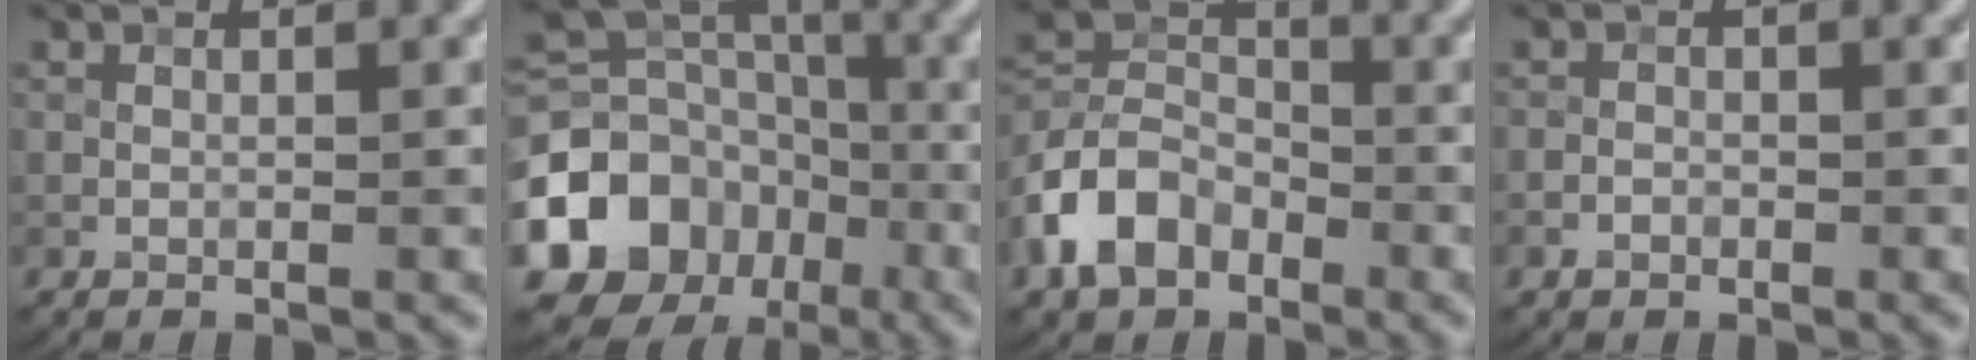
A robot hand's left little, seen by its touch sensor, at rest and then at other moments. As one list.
[{"total": 10.7, "force": [-4.3, 8.8, 4.4], "torque": [-0.103, -0.007, -0.082]}, {"total": 6.1, "force": [-3.3, 4.1, 3.0], "torque": [-0.057, 0.002, -0.078]}, {"total": 1.1, "force": [-0.6, 0.8, 0.4], "torque": [-0.003, 0.001, -0.013]}]